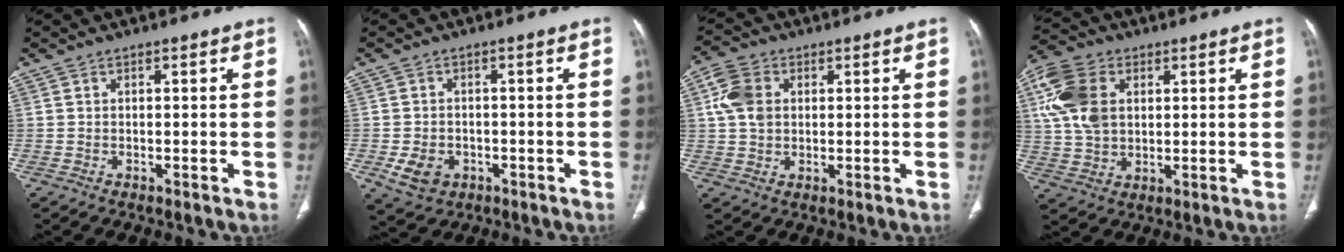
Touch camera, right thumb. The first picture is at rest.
{"total": 5.7, "force": [-2.0, 4.5, 2.9], "torque": [-0.048, 0.008, -0.022]}
{"total": 6.9, "force": [1.4, 5.2, 4.3], "torque": [-0.083, 0.008, 0.025]}
{"total": 12.8, "force": [3.4, 8.8, 8.6], "torque": [-0.171, 0.006, 0.065]}